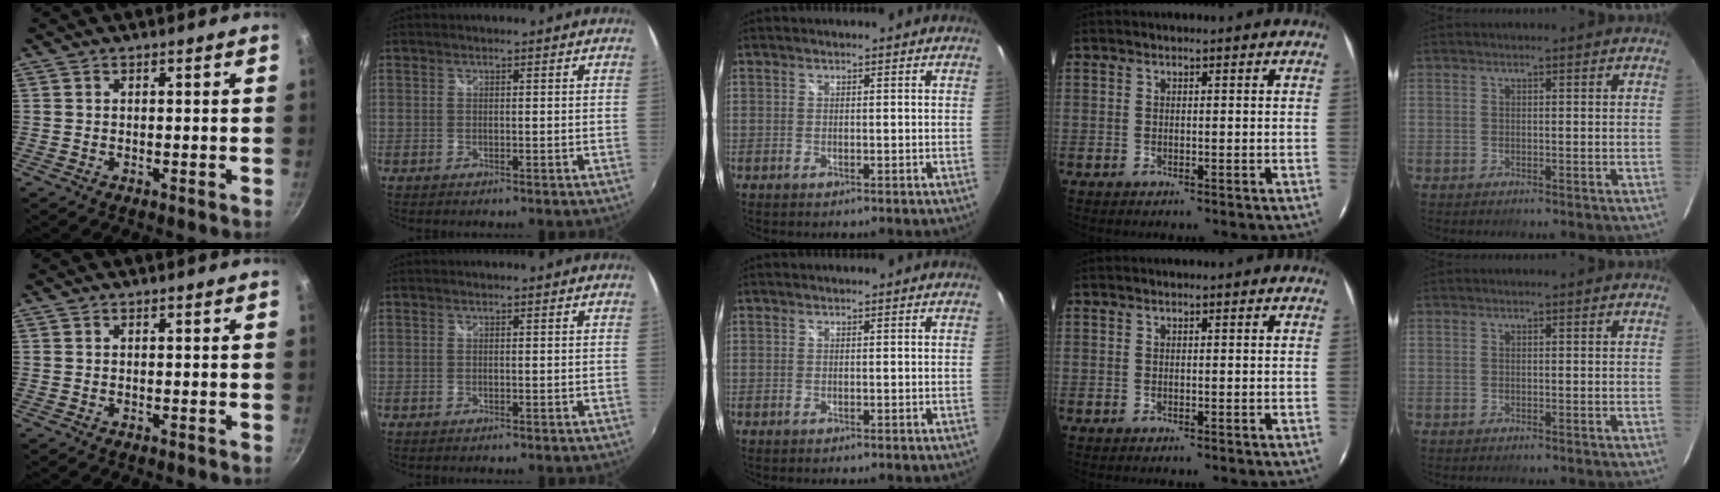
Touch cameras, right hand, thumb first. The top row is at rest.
{}